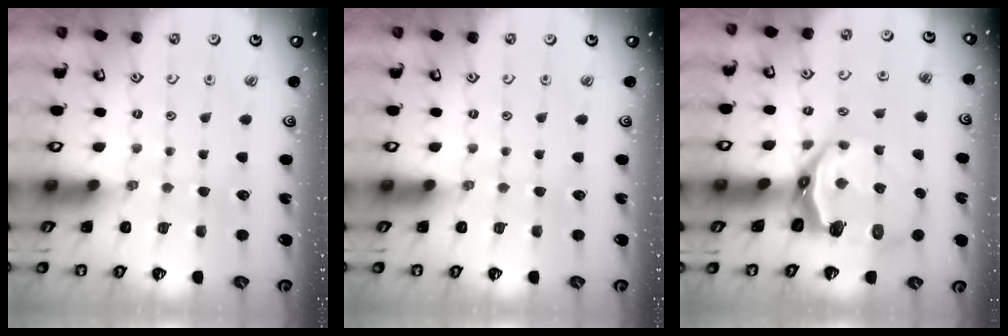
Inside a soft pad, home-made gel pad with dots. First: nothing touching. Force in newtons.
{"total": 0.0}
{"total": 11.6, "press": 10.5, "slide": 5.1}